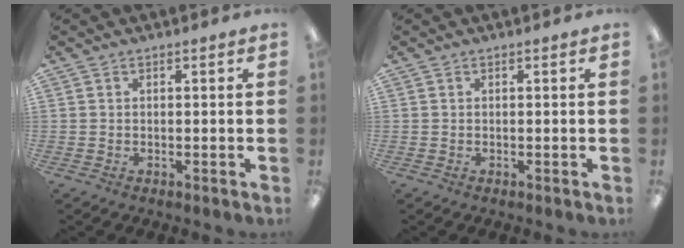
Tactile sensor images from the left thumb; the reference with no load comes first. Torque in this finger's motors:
{"motor_torque": [0.00, 0.00, 0.00, 0.00, 0.00]}